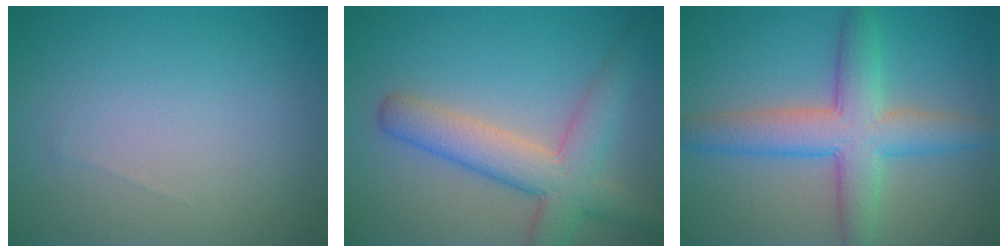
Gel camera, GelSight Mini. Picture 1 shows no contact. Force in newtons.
{"total": 6.1, "press": 6.1, "slide": 0.3}
{"total": 6.3, "press": 6.3, "slide": 0.3}